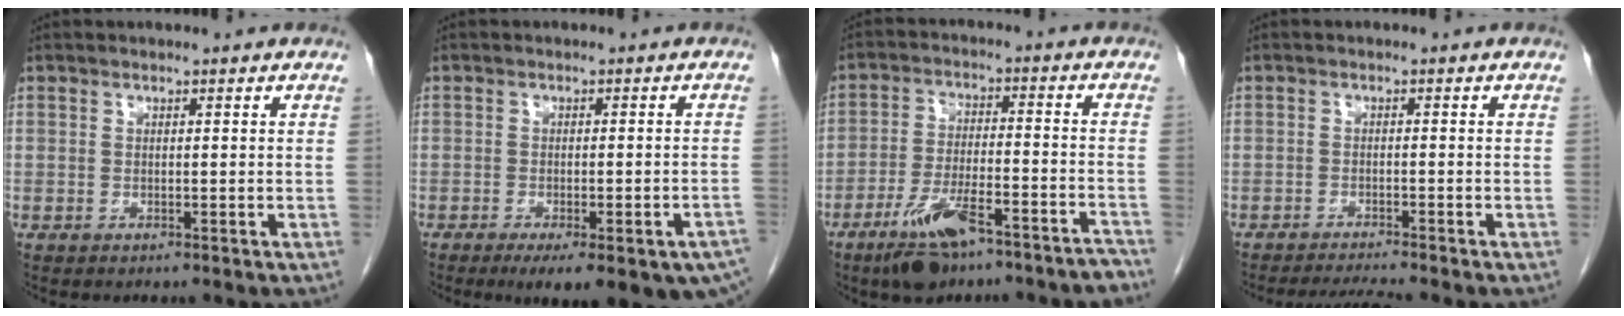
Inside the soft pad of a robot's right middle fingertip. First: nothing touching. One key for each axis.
{"total": 15.7, "fx": -10.8, "fy": 3.5, "fz": 10.9, "tx": -0.096, "ty": -0.009, "tz": -0.128}
{"total": 11.4, "fx": -8.5, "fy": 2.4, "fz": 7.2, "tx": -0.122, "ty": -0.001, "tz": -0.141}
{"total": 3.5, "fx": -3.2, "fy": -1.4, "fz": 0.7, "tx": -0.019, "ty": -0.019, "tz": -0.055}